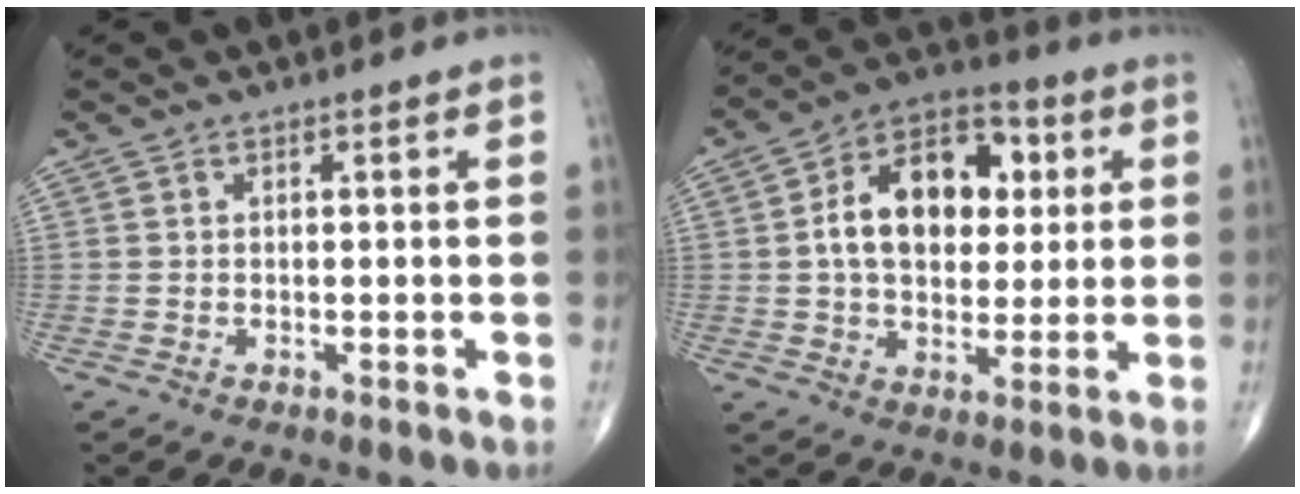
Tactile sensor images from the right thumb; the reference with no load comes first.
{"total": 16.6, "force": [2.8, 11.0, 12.2], "torque": [-0.155, 0.016, 0.038]}